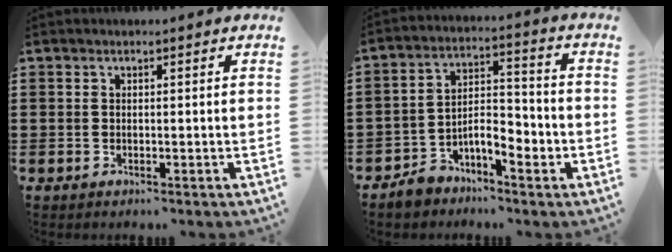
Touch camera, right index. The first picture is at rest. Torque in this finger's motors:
{"motor_torque": [1.56, -0.58, 0.20, 0.13]}